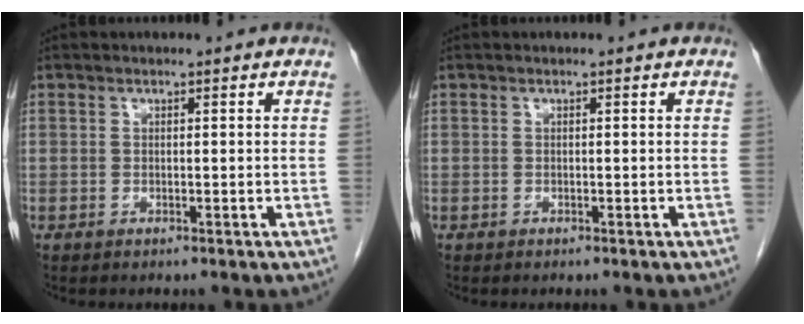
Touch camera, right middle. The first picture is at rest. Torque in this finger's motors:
{"motor_torque": [0.30, -0.17, 0.01, -0.01]}